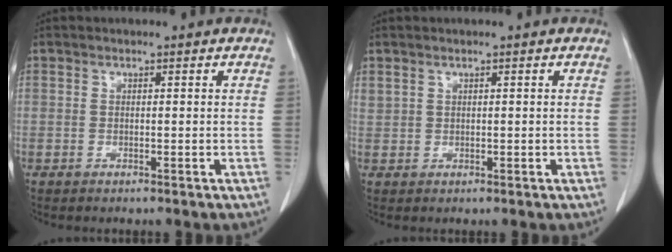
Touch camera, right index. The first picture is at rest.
{"total": 1.1, "force": [0.7, 0.7, 0.4], "torque": [-0.014, 0.009, 0.023]}